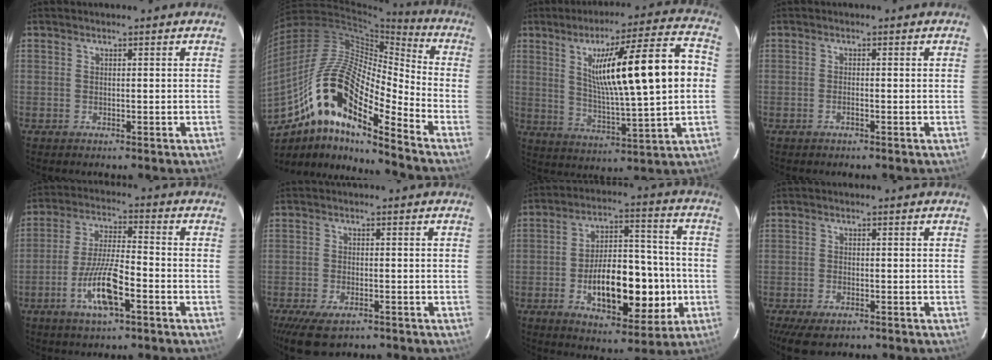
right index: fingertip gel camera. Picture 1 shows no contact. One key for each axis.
{"total": 18.2, "fx": -9.7, "fy": 4.4, "fz": 14.7, "tx": -0.280, "ty": 0.033, "tz": -0.165}
{"total": 19.6, "fx": 3.0, "fy": 1.2, "fz": 19.3, "tx": -0.300, "ty": 0.015, "tz": 0.045}
{"total": 0.6, "fx": -0.3, "fy": 0.1, "fz": 0.5, "tx": -0.013, "ty": 0.001, "tz": -0.005}
{"total": 10.0, "fx": -4.3, "fy": 1.8, "fz": 8.9, "tx": -0.178, "ty": -0.004, "tz": -0.077}
{"total": 7.3, "fx": -5.1, "fy": 3.1, "fz": 4.2, "tx": -0.078, "ty": -0.010, "tz": -0.082}
{"total": 16.5, "fx": -3.7, "fy": 7.0, "fz": 14.5, "tx": -0.232, "ty": 0.019, "tz": -0.050}
{"total": 6.7, "fx": -4.8, "fy": 2.9, "fz": 3.7, "tx": -0.071, "ty": -0.011, "tz": -0.076}